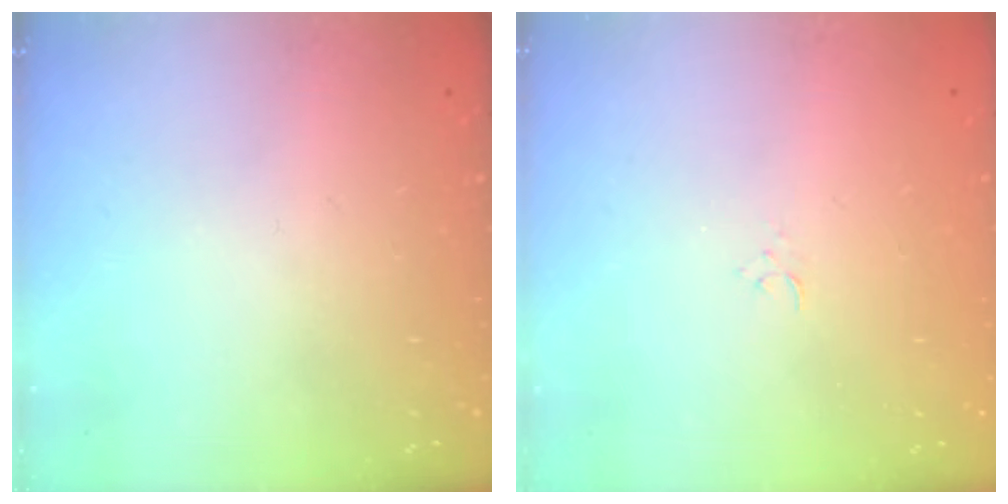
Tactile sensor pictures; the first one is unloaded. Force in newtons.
{"total": 2.4, "press": 2.4, "slide": 0.3}